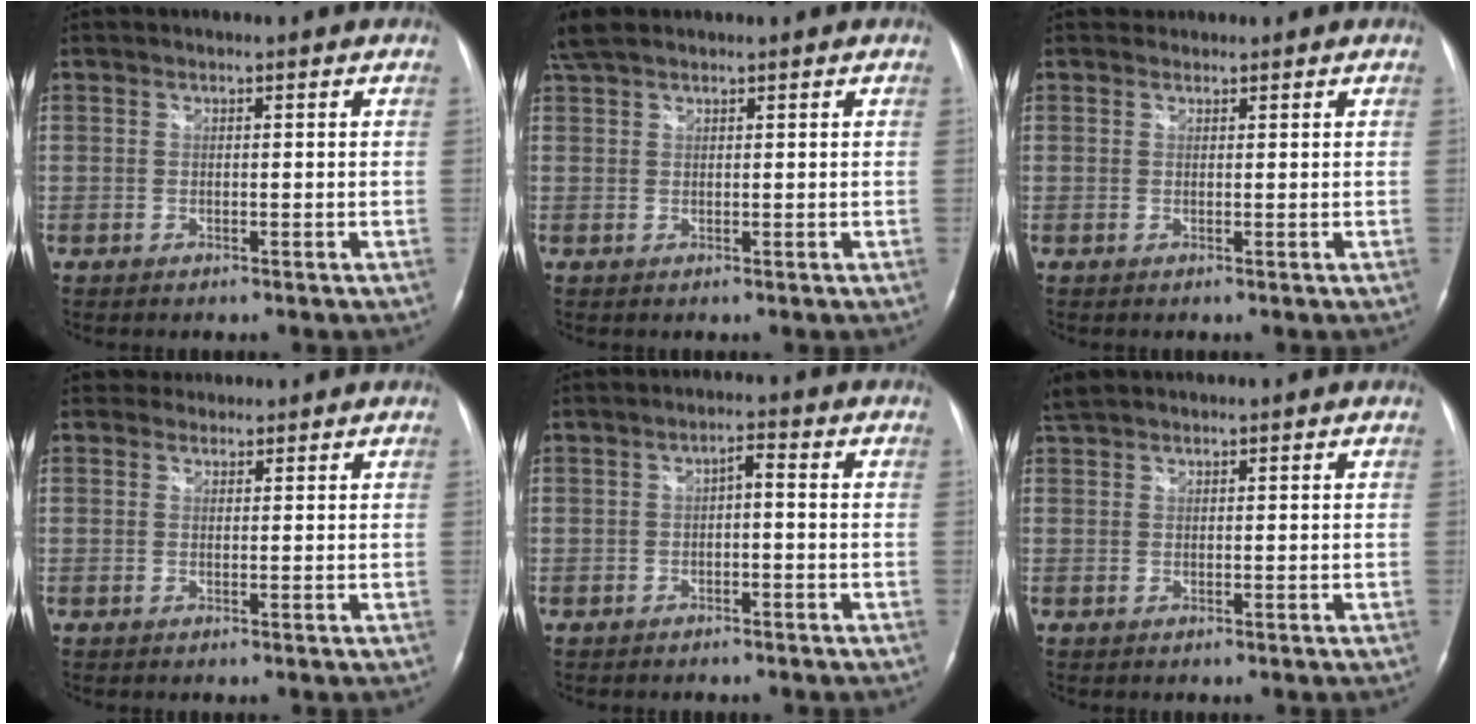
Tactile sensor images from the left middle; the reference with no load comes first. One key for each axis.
{"total": 3.5, "fx": 2.9, "fy": 0.9, "fz": 1.6, "tx": -0.043, "ty": 0.022, "tz": 0.062}
{"total": 1.0, "fx": 0.9, "fy": 0.3, "fz": -0.3, "tx": 0.001, "ty": 0.008, "tz": 0.014}
{"total": 1.7, "fx": 1.5, "fy": 0.7, "fz": -0.5, "tx": 0.011, "ty": 0.010, "tz": 0.022}
{"total": 2.1, "fx": -0.2, "fy": 0.5, "fz": 2.0, "tx": -0.032, "ty": 0.007, "tz": -0.004}
{"total": 2.1, "fx": 2.0, "fy": 0.3, "fz": 0.6, "tx": -0.020, "ty": 0.018, "tz": 0.043}